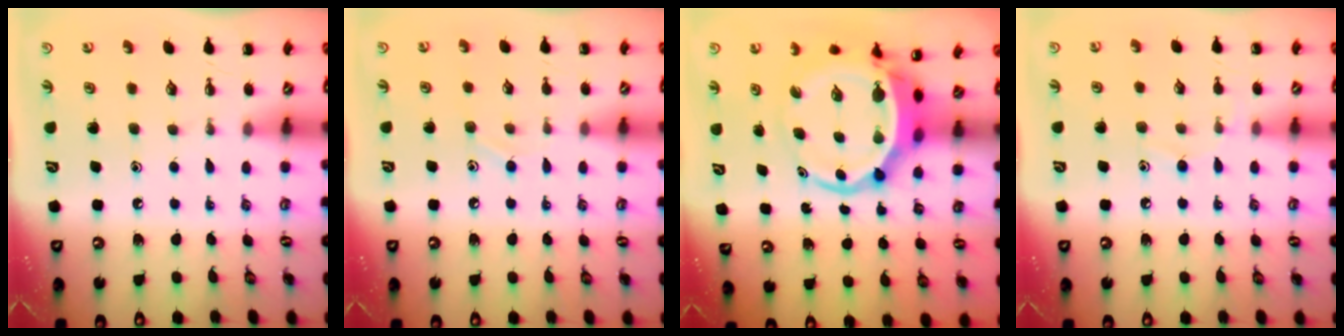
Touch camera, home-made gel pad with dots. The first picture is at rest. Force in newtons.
{"total": 7.2, "press": 6.7, "slide": 2.7}
{"total": 7.2, "press": 6.9, "slide": 1.7}
{"total": 7.4, "press": 7.0, "slide": 2.5}